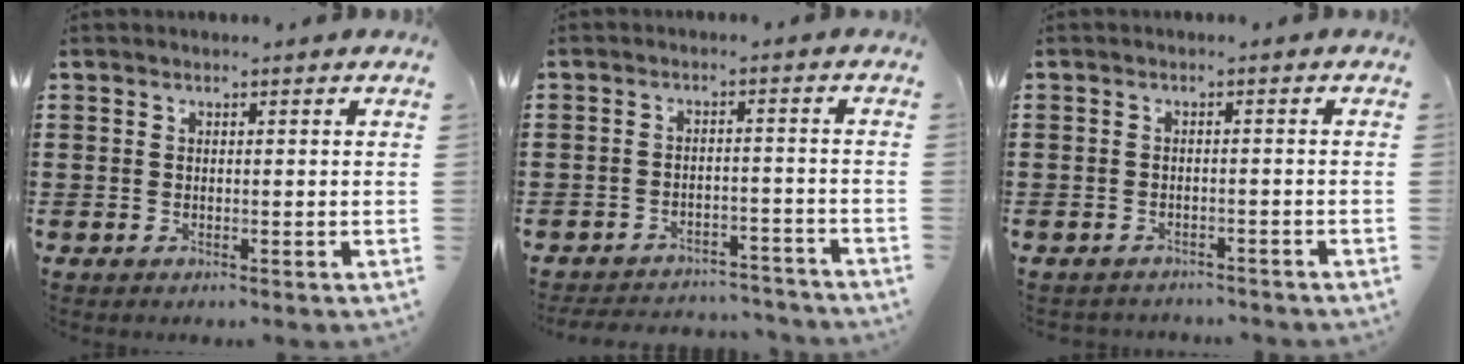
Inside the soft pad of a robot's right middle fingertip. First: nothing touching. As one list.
[{"total": 3.7, "force": [-3.7, 0.3, 0.0], "torque": [-0.004, 0.004, -0.078]}, {"total": 1.4, "force": [-1.4, 0.1, 0.0], "torque": [-0.004, 0.000, -0.030]}]